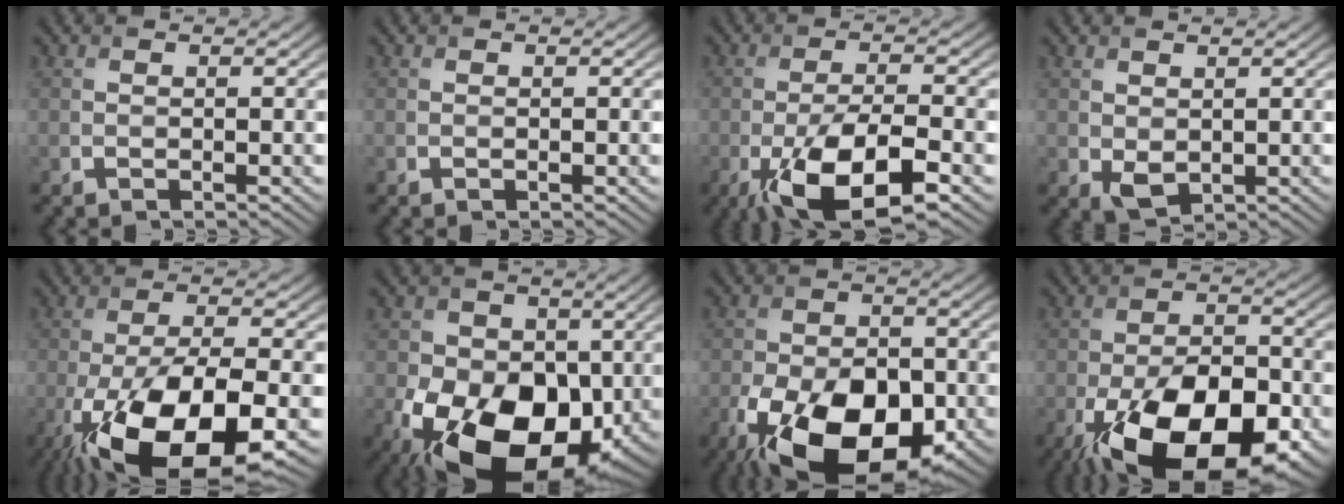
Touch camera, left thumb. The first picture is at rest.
{"total": 0.5, "force": [-0.1, 0.2, 0.5], "torque": [-0.008, -0.002, 0.000]}
{"total": 11.6, "force": [-5.2, 4.2, 9.4], "torque": [-0.185, -0.018, -0.092]}
{"total": 2.3, "force": [0.3, 1.5, 1.7], "torque": [-0.038, -0.008, 0.013]}
{"total": 17.1, "force": [-7.7, 6.7, 13.7], "torque": [-0.268, -0.033, -0.121]}
{"total": 17.9, "force": [-4.7, 11.8, 12.6], "torque": [-0.197, -0.038, -0.070]}
{"total": 17.7, "force": [-7.9, 10.0, 12.2], "torque": [-0.218, -0.037, -0.120]}
{"total": 18.8, "force": [-9.0, 9.5, 13.6], "torque": [-0.234, -0.040, -0.137]}